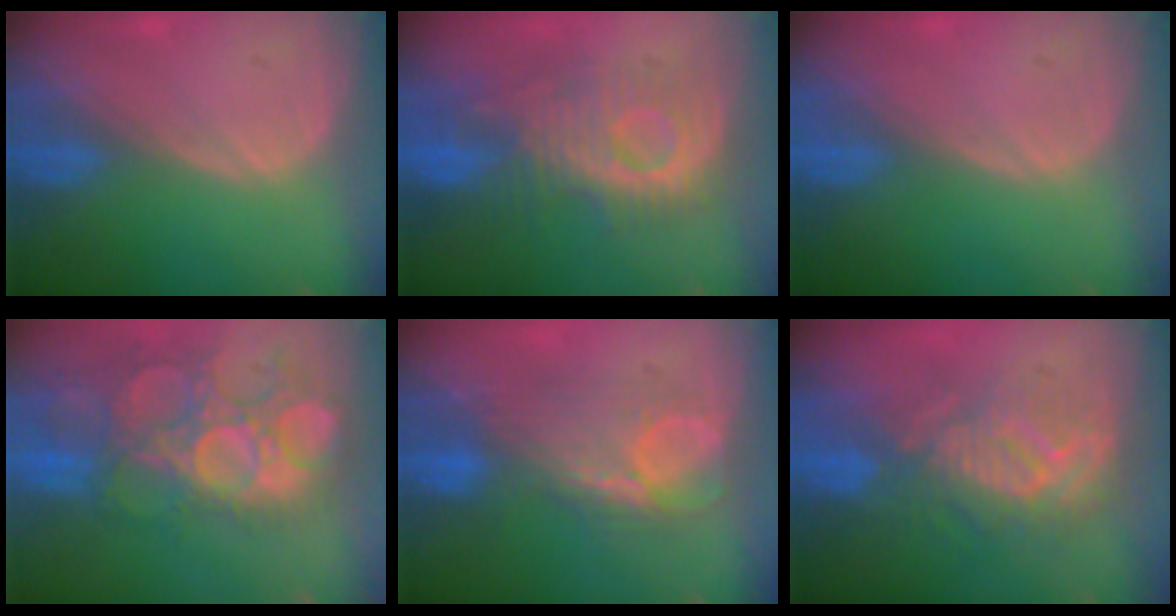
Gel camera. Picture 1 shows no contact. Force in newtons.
{"total": 9.5, "press": 9.4, "slide": 1.1}
{"total": 0.0}
{"total": 12.9, "press": 12.0, "slide": 4.8}
{"total": 7.9, "press": 7.8, "slide": 1.2}
{"total": 9.0, "press": 8.9, "slide": 1.7}